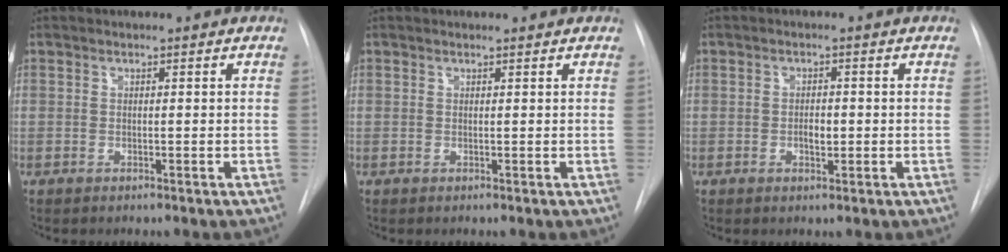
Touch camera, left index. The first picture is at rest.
{"total": 0.0}
{"total": 2.2, "force": [-1.2, 0.8, 1.6], "torque": [-0.026, -0.005, -0.017]}